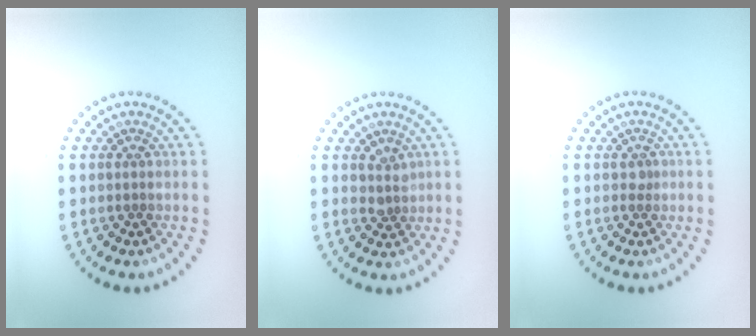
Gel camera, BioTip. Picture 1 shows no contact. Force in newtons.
{"total": 1.4, "press": 1.2, "slide": 0.8}
{"total": 0.7, "press": 0.5, "slide": 0.4}